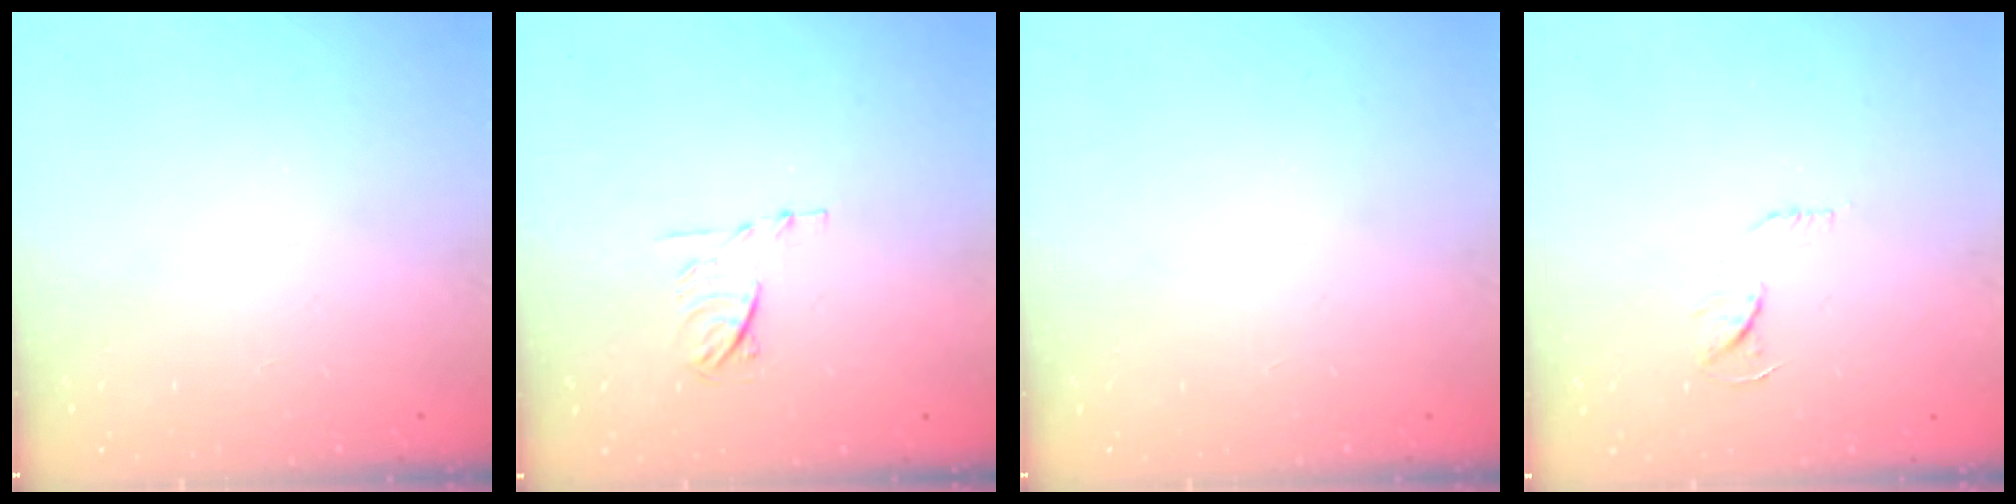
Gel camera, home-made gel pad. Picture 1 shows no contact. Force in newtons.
{"total": 6.6, "press": 6.6, "slide": 0.9}
{"total": 0.0}
{"total": 6.1, "press": 6.1, "slide": 0.3}